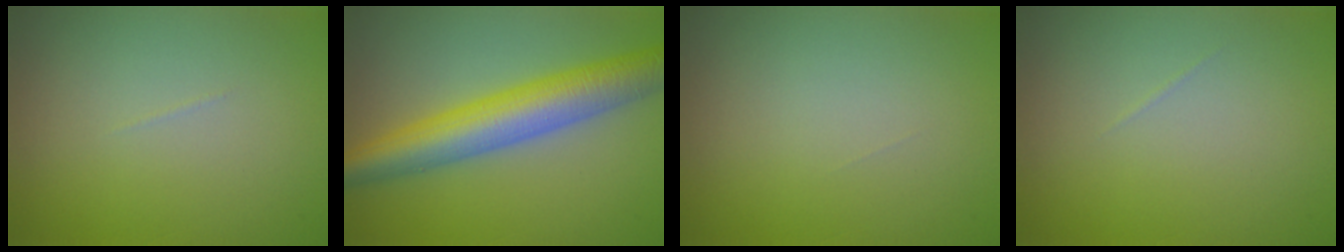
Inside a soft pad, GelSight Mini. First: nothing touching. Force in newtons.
{"total": 7.9, "press": 7.9, "slide": 0.2}
{"total": 0.0}
{"total": 0.0}